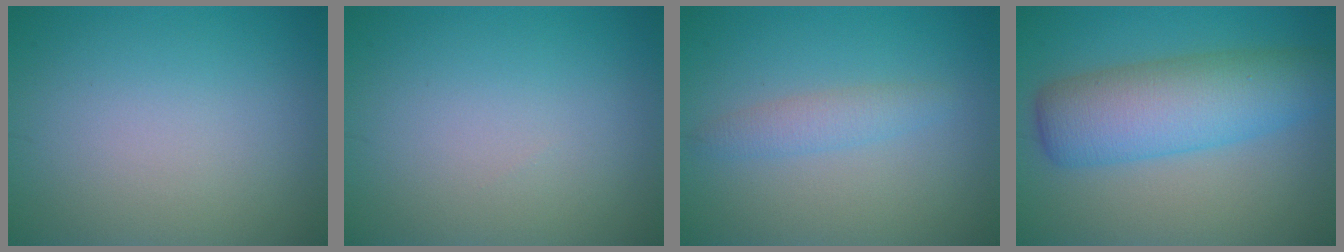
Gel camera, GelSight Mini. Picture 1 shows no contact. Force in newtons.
{"total": 0.0}
{"total": 1.9, "press": 1.9, "slide": 0.0}
{"total": 7.4, "press": 7.4, "slide": 0.3}